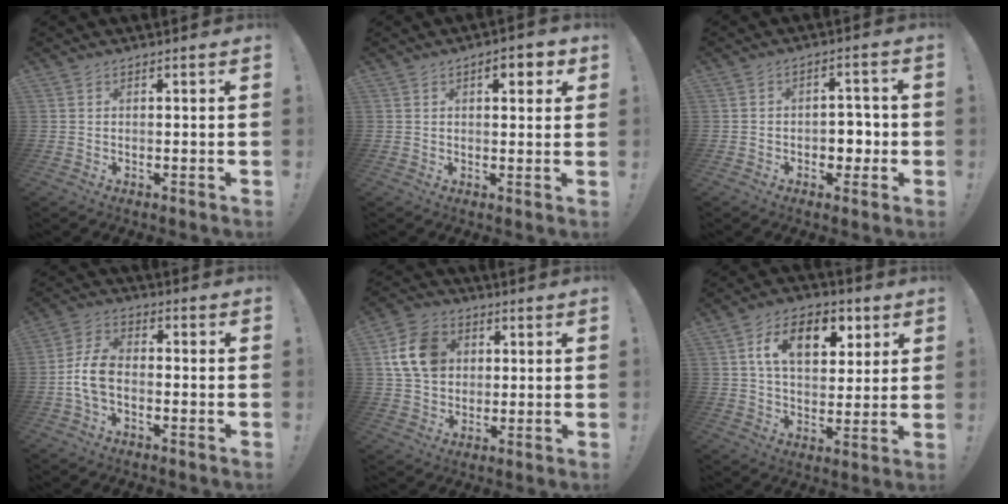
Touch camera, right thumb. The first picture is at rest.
{"total": 5.3, "force": [2.5, 2.3, 4.1], "torque": [-0.035, -0.009, 0.035]}
{"total": 5.8, "force": [-1.8, 4.7, 2.9], "torque": [-0.041, 0.019, -0.029]}
{"total": 8.3, "force": [-2.4, 5.0, 6.2], "torque": [-0.140, 0.013, -0.039]}
{"total": 14.0, "force": [3.4, 11.1, 7.9], "torque": [-0.124, 0.005, 0.073]}
{"total": 14.3, "force": [5.5, 8.8, 9.8], "torque": [-0.147, -0.011, 0.098]}